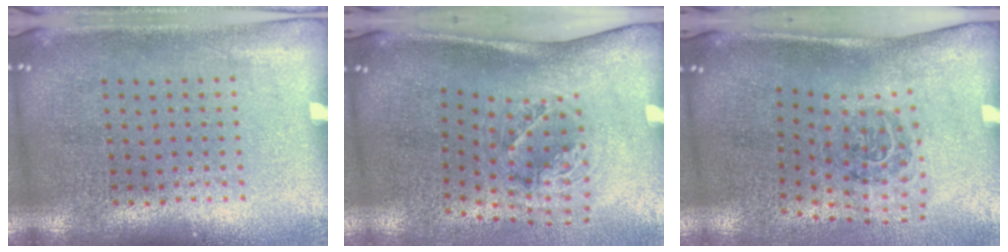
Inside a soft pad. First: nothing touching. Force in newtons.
{"total": 1.8, "press": 1.3, "slide": 1.3}
{"total": 1.7, "press": 1.1, "slide": 1.4}